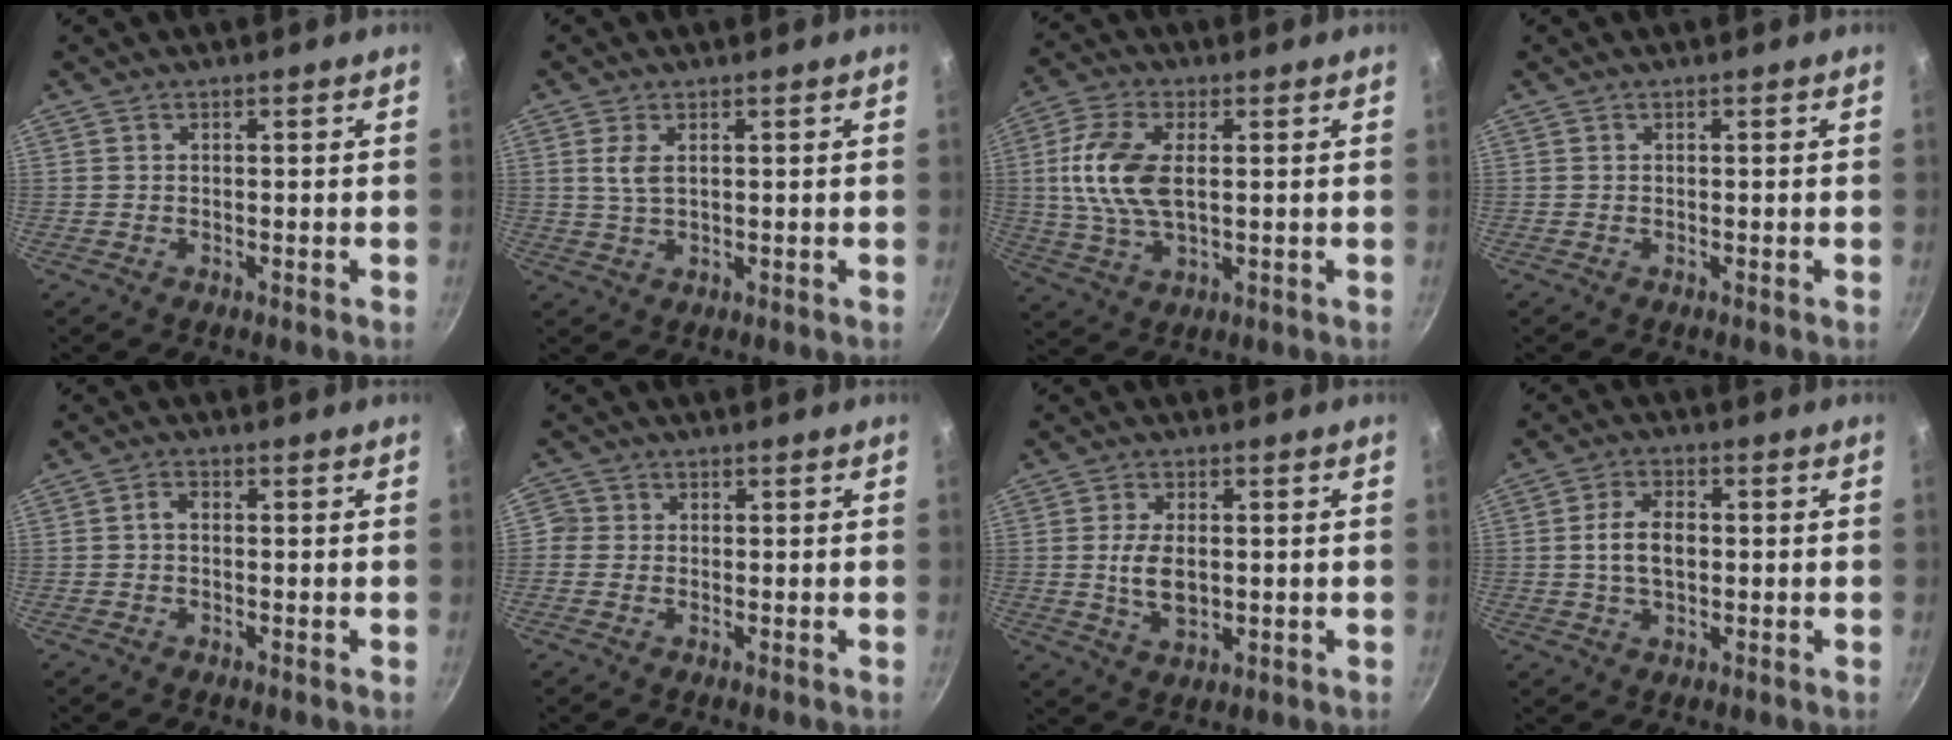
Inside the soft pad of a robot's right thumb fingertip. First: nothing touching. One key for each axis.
{"total": 3.3, "fx": 1.1, "fy": 1.5, "fz": 2.8, "tx": -0.057, "ty": -0.007, "tz": 0.023}
{"total": 11.7, "fx": 1.4, "fy": 6.1, "fz": 9.9, "tx": -0.200, "ty": 0.005, "tz": 0.024}
{"total": 0.0}
{"total": 1.7, "fx": -0.2, "fy": 1.2, "fz": 1.2, "tx": -0.020, "ty": 0.008, "tz": -0.005}
{"total": 2.2, "fx": -0.3, "fy": 2.2, "fz": 0.4, "tx": 0.012, "ty": 0.006, "tz": -0.013}
{"total": 6.6, "fx": 0.1, "fy": 3.8, "fz": 5.4, "tx": -0.100, "ty": -0.007, "tz": 0.005}
{"total": 6.7, "fx": 0.1, "fy": 4.0, "fz": 5.3, "tx": -0.087, "ty": 0.012, "tz": -0.002}